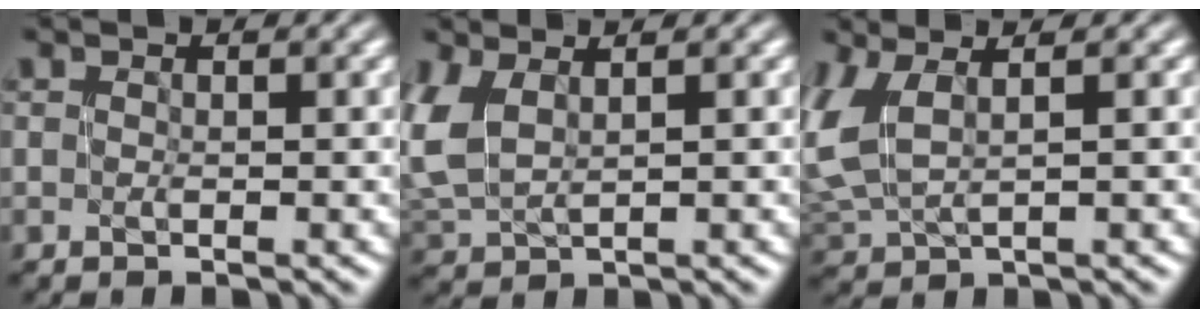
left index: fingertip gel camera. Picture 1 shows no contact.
{"total": 3.7, "force": [2.0, 2.0, 2.4], "torque": [-0.071, 0.004, 0.040]}
{"total": 4.5, "force": [1.7, 2.5, 3.3], "torque": [-0.094, 0.008, 0.035]}